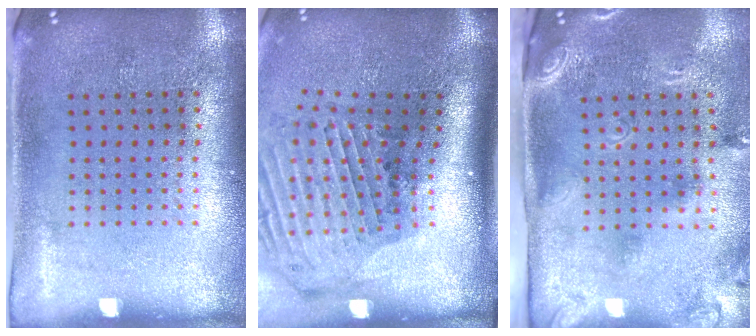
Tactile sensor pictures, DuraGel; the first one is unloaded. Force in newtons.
{"total": 3.0, "press": 2.2, "slide": 2.0}
{"total": 2.7, "press": 1.8, "slide": 2.1}